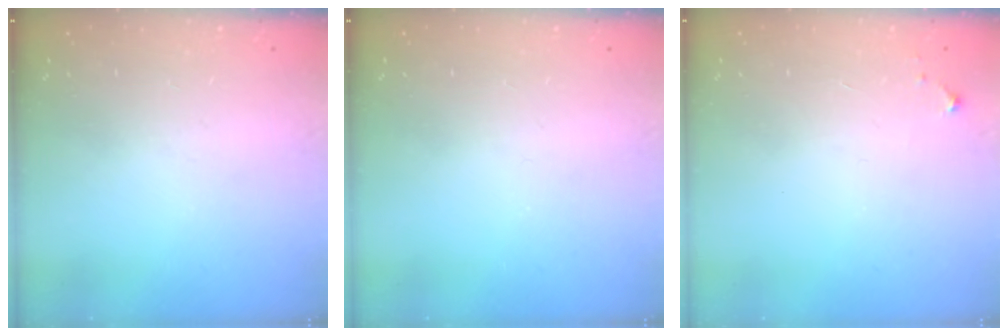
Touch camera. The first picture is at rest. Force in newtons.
{"total": 0.0}
{"total": 4.3, "press": 4.3, "slide": 0.7}